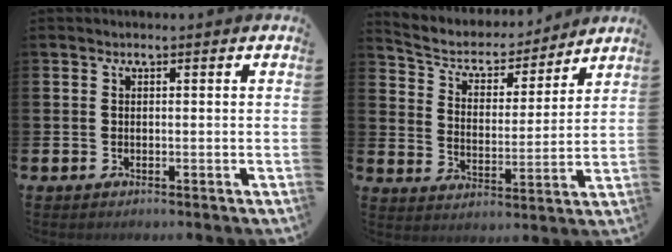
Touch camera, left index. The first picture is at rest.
{"total": 5.6, "force": [5.1, 2.1, 1.0], "torque": [-0.055, -0.040, 0.083]}